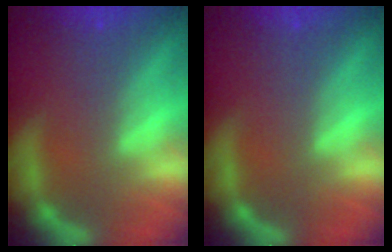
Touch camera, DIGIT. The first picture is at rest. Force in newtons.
{"total": 0.0}